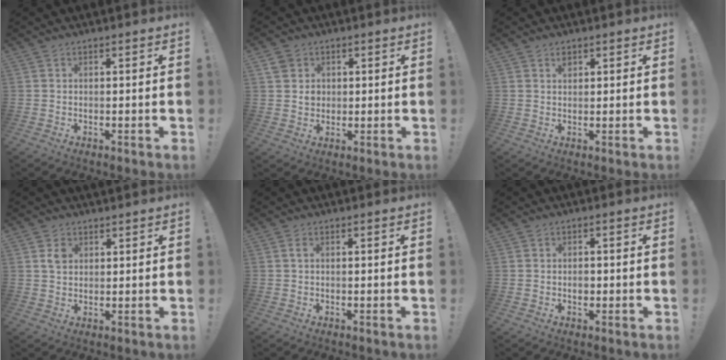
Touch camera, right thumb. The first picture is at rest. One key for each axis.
{"total": 4.7, "fx": 1.6, "fy": 4.3, "fz": 1.2, "tx": -0.011, "ty": -0.005, "tz": 0.029}
{"total": 1.3, "fx": 0.9, "fy": 0.7, "fz": 0.5, "tx": 0.012, "ty": -0.009, "tz": 0.013}
{"total": 3.2, "fx": 2.1, "fy": 2.2, "fz": 1.1, "tx": -0.002, "ty": -0.013, "tz": 0.036}
{"total": 1.1, "fx": 0.2, "fy": 0.3, "fz": 1.1, "tx": -0.022, "ty": 0.002, "tz": 0.003}
{"total": 2.1, "fx": -0.8, "fy": 1.5, "fz": 1.3, "tx": -0.005, "ty": -0.001, "tz": -0.019}